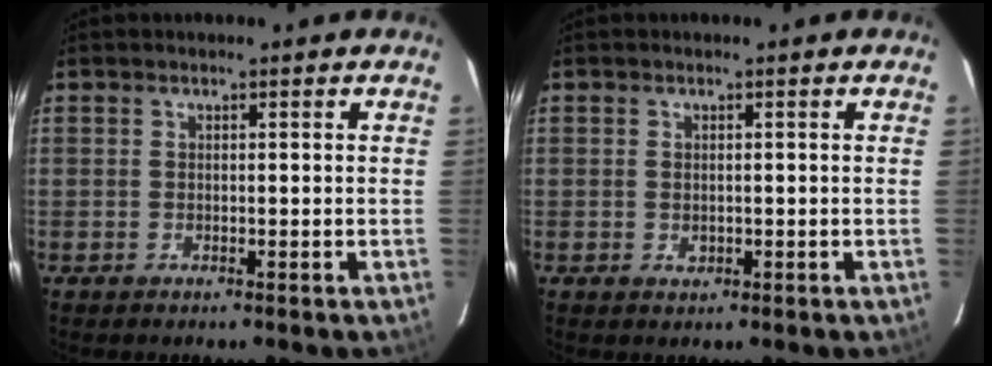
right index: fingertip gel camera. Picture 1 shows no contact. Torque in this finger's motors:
{"motor_torque": [0.08, 0.02, 0.12, 0.00]}